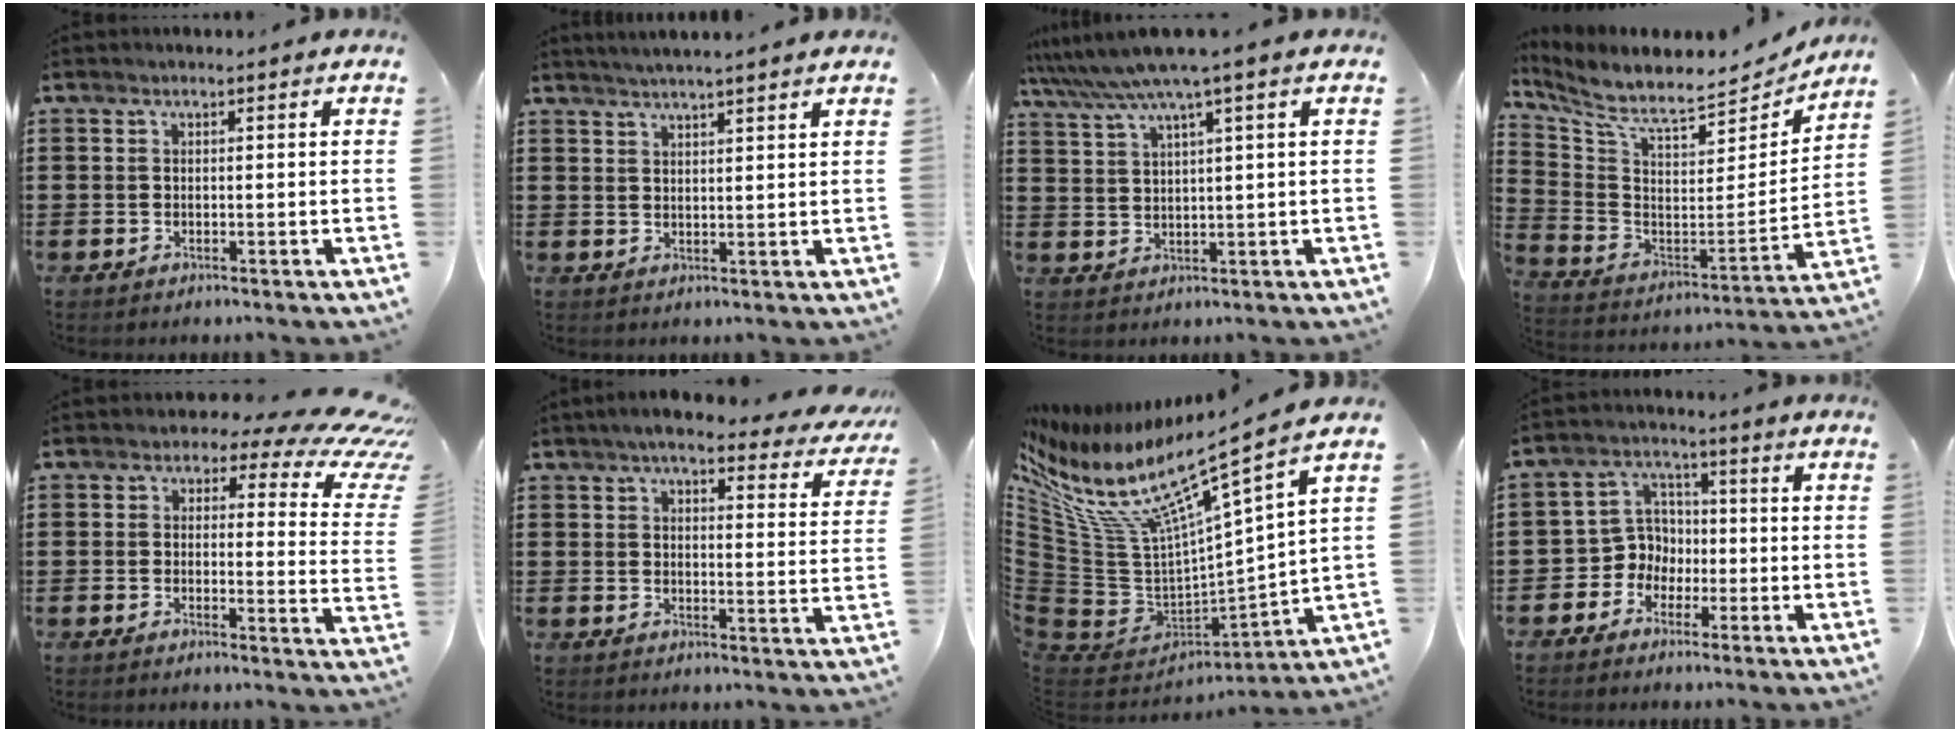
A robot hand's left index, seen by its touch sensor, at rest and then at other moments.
{"total": 2.5, "force": [2.4, -0.6, 0.7], "torque": [-0.018, -0.005, 0.043]}
{"total": 5.6, "force": [3.7, -0.4, 4.2], "torque": [-0.100, -0.018, 0.058]}
{"total": 8.4, "force": [7.5, 1.1, 3.6], "torque": [-0.108, -0.068, 0.125]}
{"total": 5.7, "force": [3.9, 2.2, 3.5], "torque": [-0.064, -0.024, 0.060]}
{"total": 6.1, "force": [5.3, 0.6, 3.0], "torque": [-0.069, -0.019, 0.092]}
{"total": 12.7, "force": [7.6, 3.7, 9.4], "torque": [-0.206, -0.054, 0.114]}
{"total": 5.4, "force": [-1.9, 5.0, 1.0], "torque": [-0.046, 0.006, -0.042]}